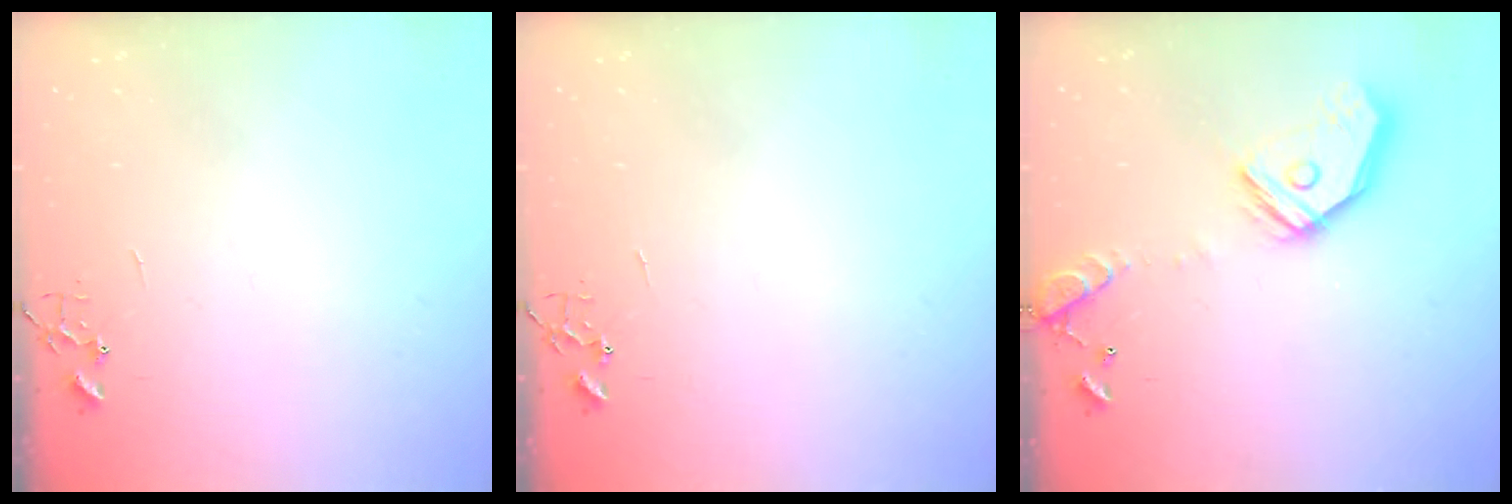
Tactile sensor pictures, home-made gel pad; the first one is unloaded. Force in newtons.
{"total": 0.0}
{"total": 16.6, "press": 16.4, "slide": 2.8}